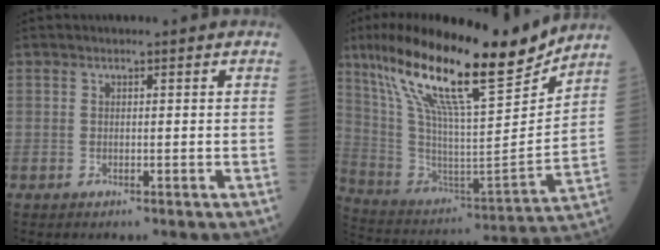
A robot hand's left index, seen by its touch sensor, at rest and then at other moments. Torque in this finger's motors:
{"motor_torque": [1.06, -1.07, 0.66, 0.21]}